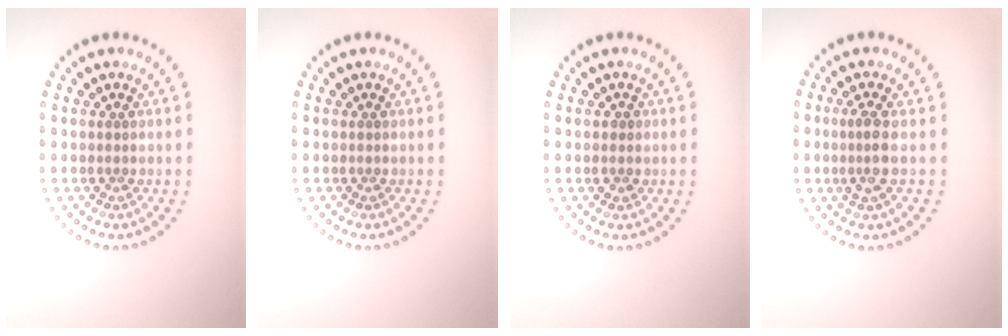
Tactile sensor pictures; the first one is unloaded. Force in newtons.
{"total": 0.0}
{"total": 0.8, "press": 0.8, "slide": 0.2}
{"total": 2.0, "press": 1.7, "slide": 1.2}